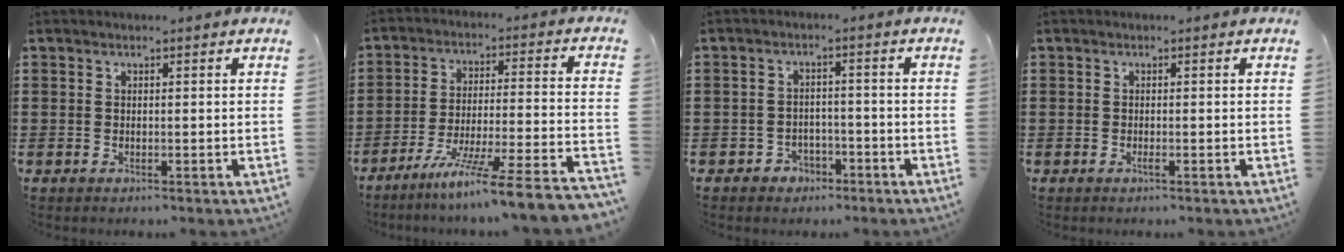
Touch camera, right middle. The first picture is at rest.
{"total": 9.9, "force": [-8.2, -1.3, 5.4], "torque": [-0.091, -0.009, -0.163]}
{"total": 2.6, "force": [-2.2, 1.4, 0.1], "torque": [-0.011, 0.002, -0.049]}
{"total": 0.5, "force": [-0.2, 0.0, 0.5], "torque": [-0.008, -0.002, -0.004]}